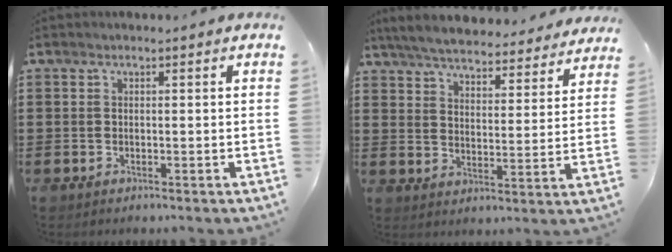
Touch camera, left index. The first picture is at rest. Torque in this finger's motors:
{"motor_torque": [2.14, 0.00, 1.05, 0.11]}